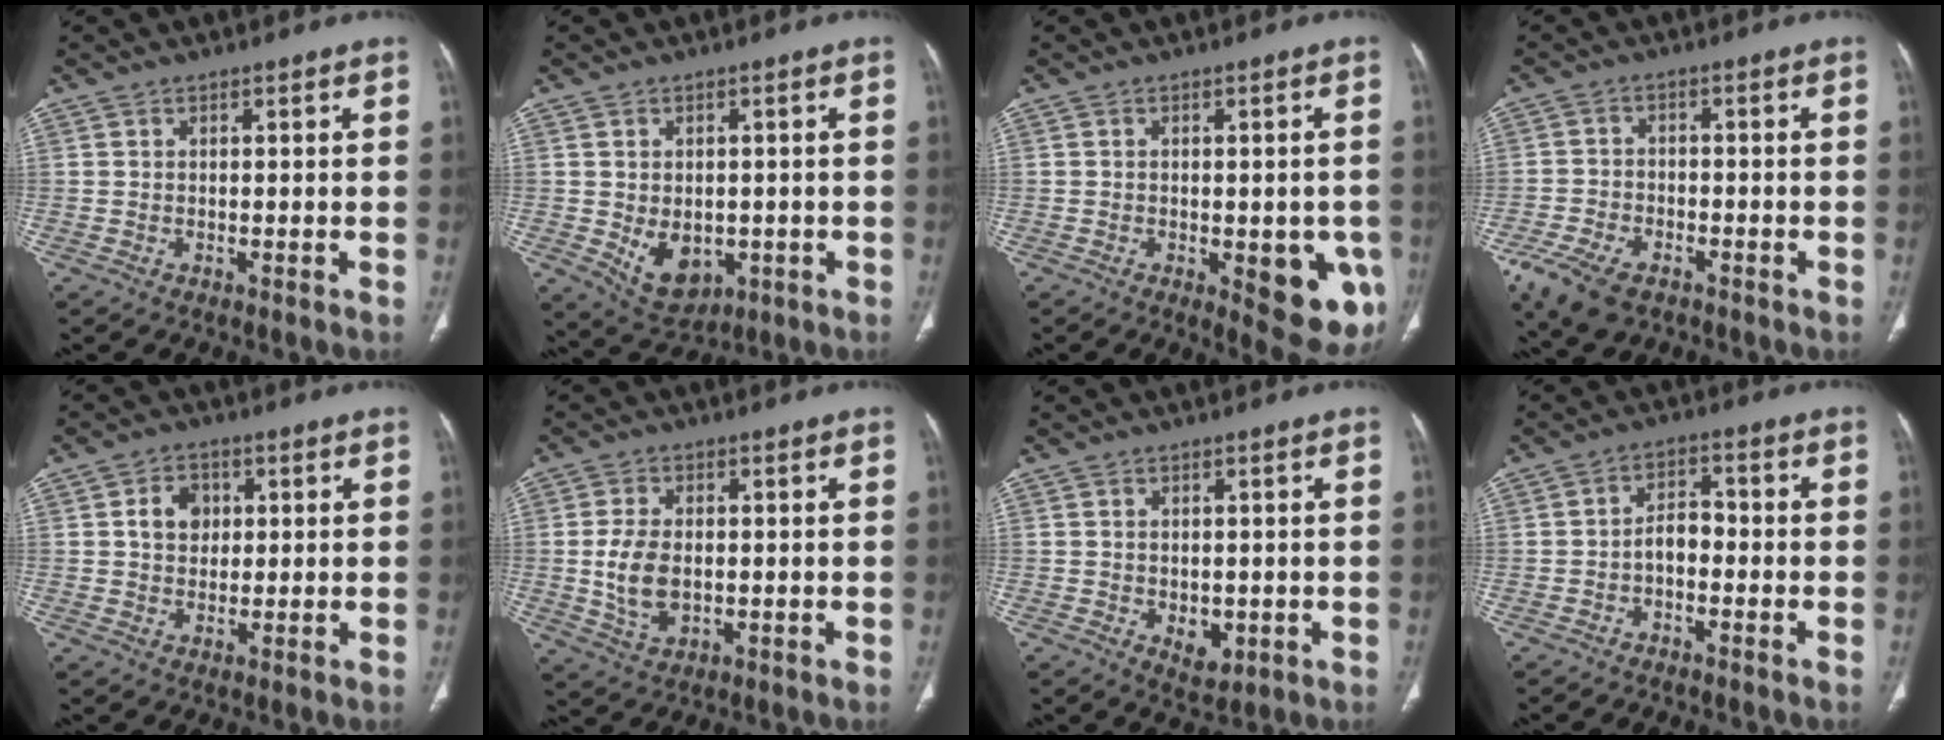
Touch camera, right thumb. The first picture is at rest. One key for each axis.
{"total": 8.3, "fx": -1.6, "fy": 5.9, "fz": 5.5, "tx": -0.064, "ty": -0.006, "tz": -0.004}
{"total": 11.7, "fx": -3.4, "fy": 5.0, "fz": 10.0, "tx": -0.094, "ty": -0.008, "tz": -0.027}
{"total": 9.7, "fx": -5.8, "fy": 5.4, "fz": 5.7, "tx": -0.111, "ty": 0.010, "tz": -0.100}
{"total": 5.5, "fx": 1.2, "fy": 4.4, "fz": 3.1, "tx": -0.029, "ty": 0.001, "tz": 0.018}
{"total": 8.0, "fx": -0.3, "fy": 5.0, "fz": 6.2, "tx": -0.117, "ty": -0.003, "tz": 0.002}
{"total": 4.6, "fx": -0.8, "fy": 3.1, "fz": 3.2, "tx": -0.031, "ty": -0.007, "tz": 0.001}
{"total": 4.2, "fx": -1.5, "fy": 2.6, "fz": 2.9, "tx": -0.038, "ty": 0.026, "tz": -0.032}